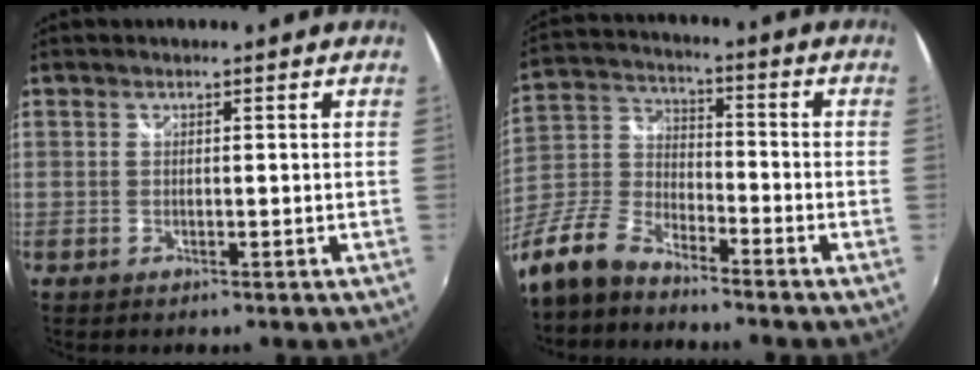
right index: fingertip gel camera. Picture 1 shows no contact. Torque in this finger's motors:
{"motor_torque": [0.32, -0.42, 0.15, 0.04]}